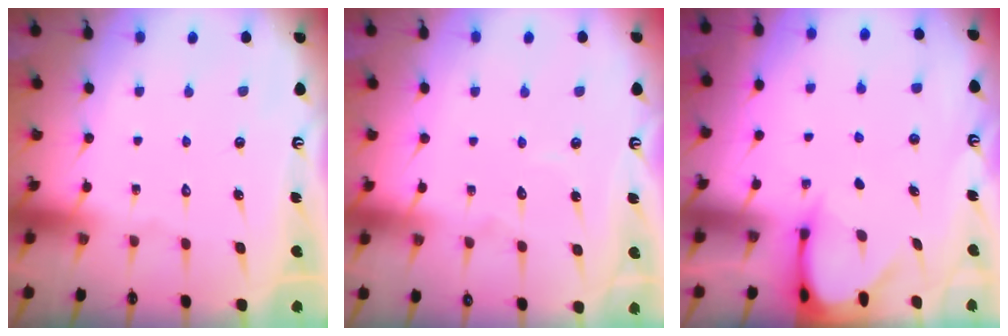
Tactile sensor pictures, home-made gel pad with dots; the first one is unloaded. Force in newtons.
{"total": 3.2, "press": 3.2, "slide": 0.2}
{"total": 3.2, "press": 3.2, "slide": 0.3}